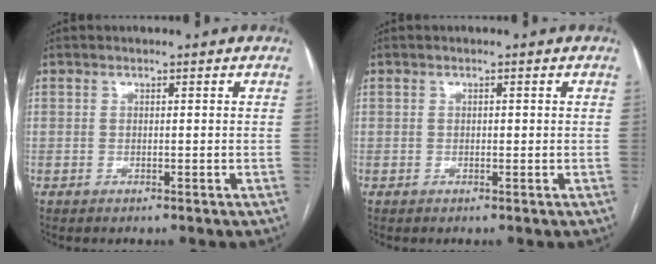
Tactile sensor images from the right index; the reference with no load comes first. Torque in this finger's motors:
{"motor_torque": [-0.17, 0.29, -0.05, 0.00]}